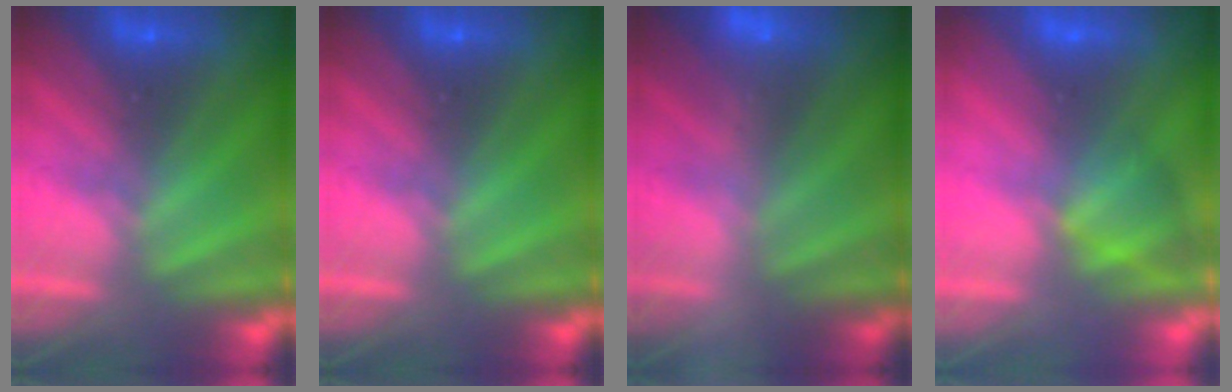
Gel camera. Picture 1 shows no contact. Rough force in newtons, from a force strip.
{"total": 0.0}
{"total": 2.2}
{"total": 2.9}